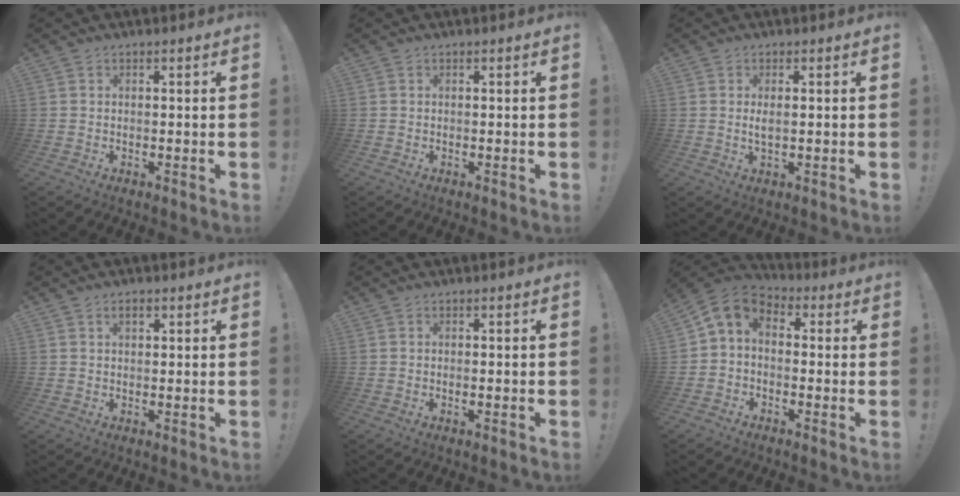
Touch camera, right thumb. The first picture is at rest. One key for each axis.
{"total": 0.0}
{"total": 2.8, "fx": 0.5, "fy": 0.8, "fz": 2.6, "tx": -0.034, "ty": -0.007, "tz": 0.006}
{"total": 1.9, "fx": 1.0, "fy": 1.0, "fz": 1.3, "tx": -0.021, "ty": 0.001, "tz": 0.016}
{"total": 0.8, "fx": -0.3, "fy": 0.0, "fz": 0.8, "tx": -0.015, "ty": 0.000, "tz": -0.005}
{"total": 6.5, "fx": -0.3, "fy": 4.9, "fz": 4.2, "tx": -0.083, "ty": 0.011, "tz": -0.002}